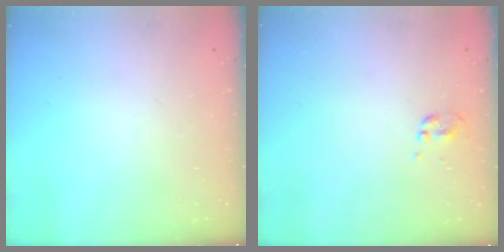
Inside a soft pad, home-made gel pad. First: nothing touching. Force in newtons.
{"total": 0.0}